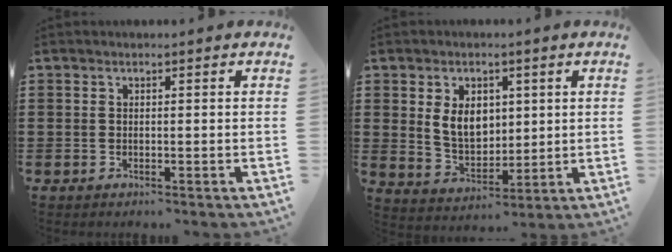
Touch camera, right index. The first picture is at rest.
{"total": 6.8, "force": [1.6, 4.8, 4.5], "torque": [-0.085, 0.009, 0.026]}